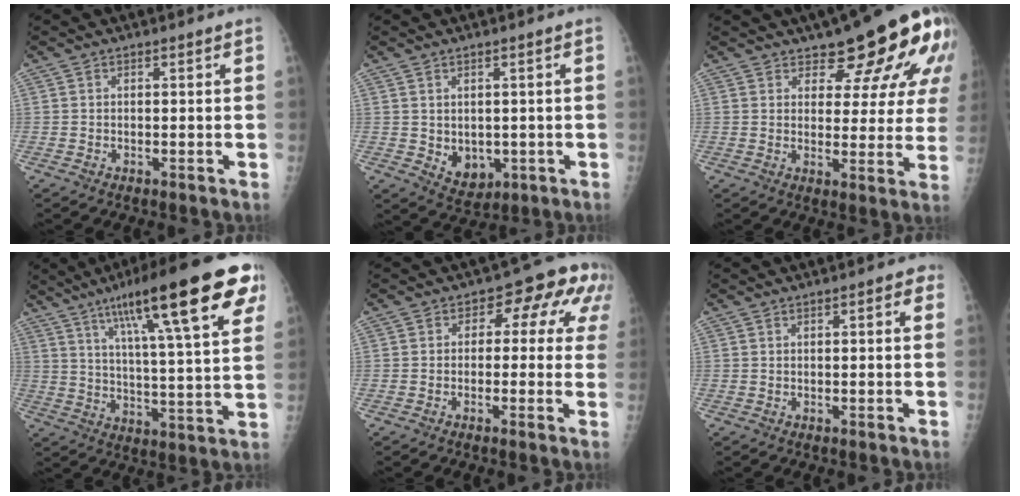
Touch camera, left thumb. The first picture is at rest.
{"total": 5.7, "force": [-0.7, 4.3, 3.6], "torque": [-0.032, -0.004, 0.010]}
{"total": 14.5, "force": [8.8, 5.6, 10.1], "torque": [-0.099, -0.043, 0.107]}
{"total": 25.2, "force": [13.1, 4.6, 21.0], "torque": [-0.307, -0.014, 0.197]}
{"total": 9.4, "force": [2.0, 5.9, 7.1], "torque": [-0.028, 0.027, 0.009]}
{"total": 2.5, "force": [0.7, 0.9, 2.3], "torque": [-0.028, 0.005, 0.005]}